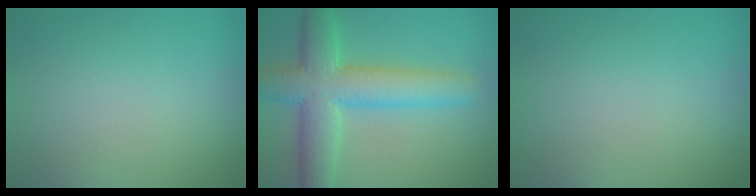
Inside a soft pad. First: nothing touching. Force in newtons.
{"total": 8.0, "press": 8.0, "slide": 0.4}
{"total": 0.0}